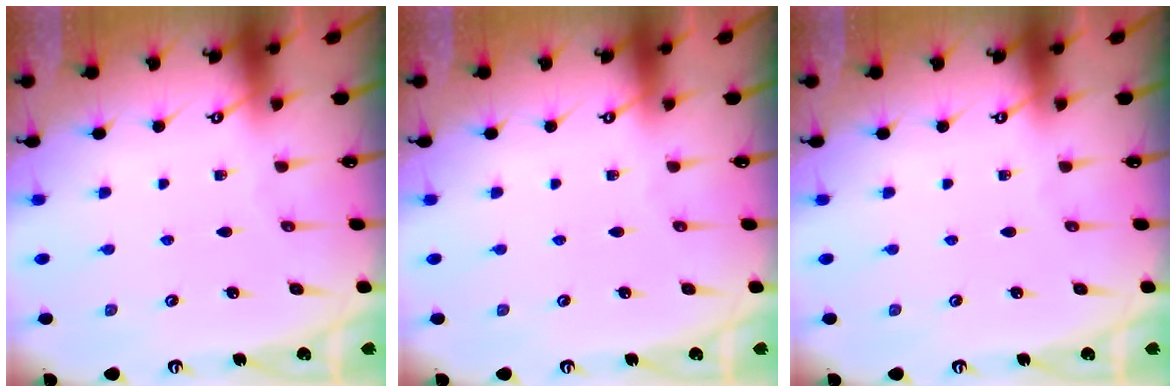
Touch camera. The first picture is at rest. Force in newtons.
{"total": 0.0}
{"total": 0.0}